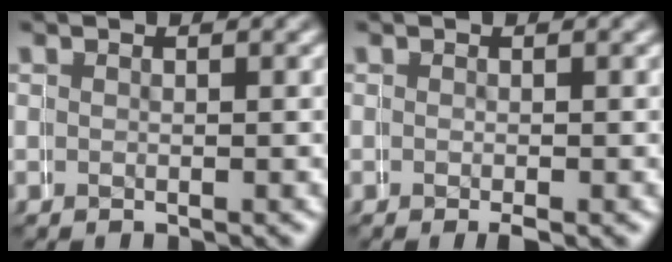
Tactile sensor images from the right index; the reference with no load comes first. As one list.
[{"total": 0.7, "force": [-0.5, 0.2, 0.5], "torque": [-0.008, -0.003, -0.007]}]